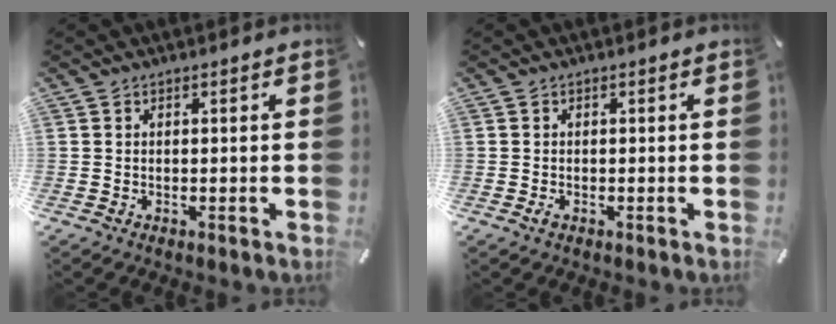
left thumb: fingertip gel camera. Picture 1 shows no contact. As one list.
[{"total": 0.7, "force": [-0.3, 0.4, 0.4], "torque": [-0.008, -0.003, -0.005]}]